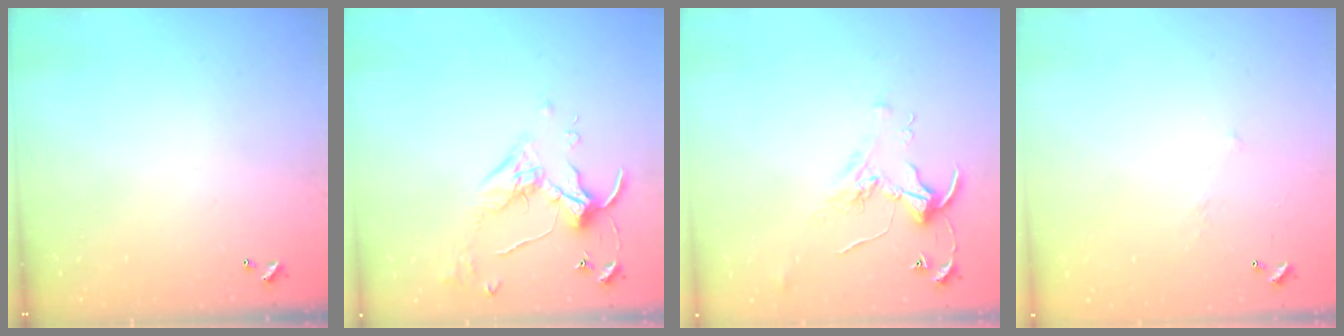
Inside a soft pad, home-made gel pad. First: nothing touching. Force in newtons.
{"total": 4.0, "press": 3.9, "slide": 0.5}
{"total": 2.1, "press": 2.1, "slide": 0.1}
{"total": 5.7, "press": 5.6, "slide": 0.9}